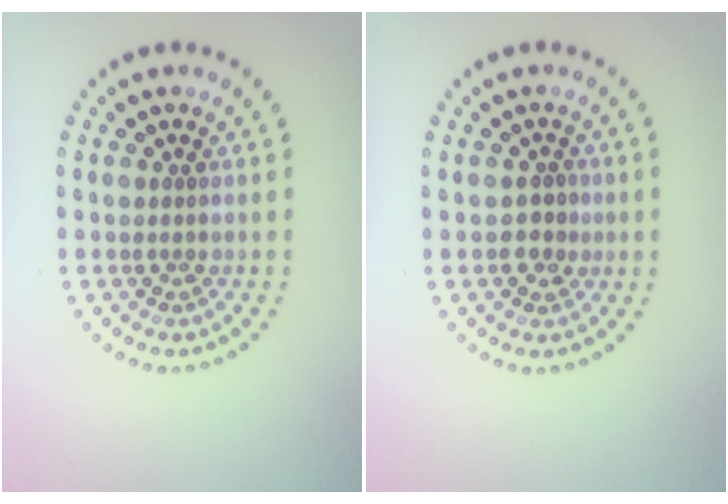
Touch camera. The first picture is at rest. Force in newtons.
{"total": 1.9, "press": 1.8, "slide": 0.6}